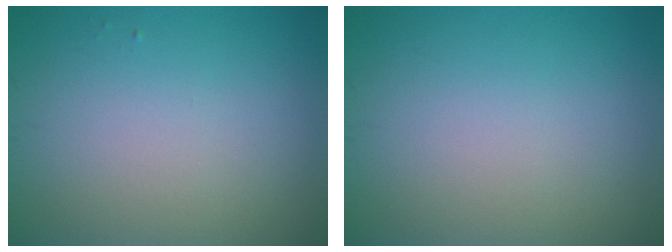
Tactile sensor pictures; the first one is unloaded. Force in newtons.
{"total": 0.0}